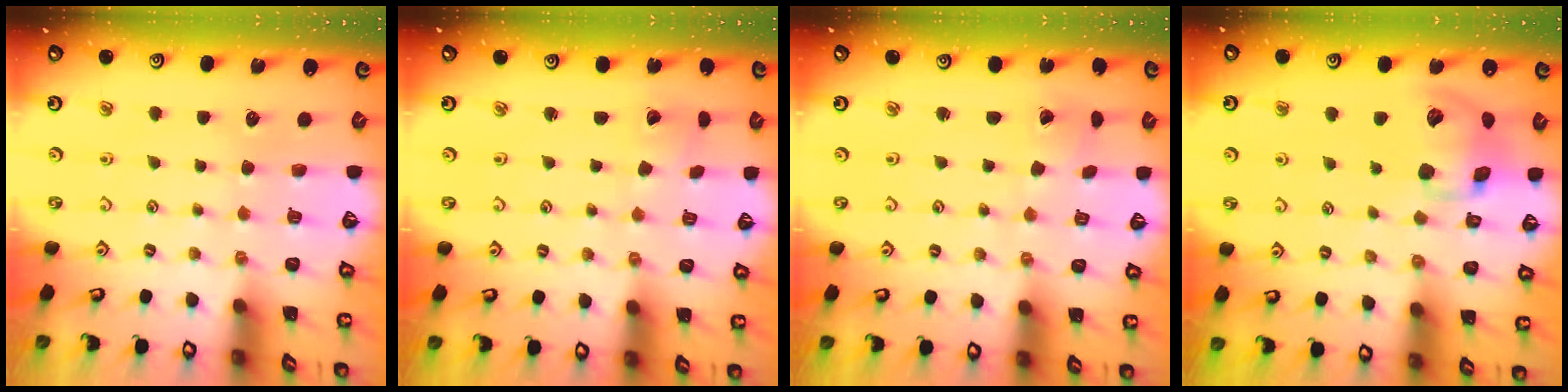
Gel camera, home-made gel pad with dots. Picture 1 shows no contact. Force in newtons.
{"total": 1.7, "press": 1.7, "slide": 0.3}
{"total": 1.8, "press": 1.8, "slide": 0.1}
{"total": 14.6, "press": 14.4, "slide": 2.5}